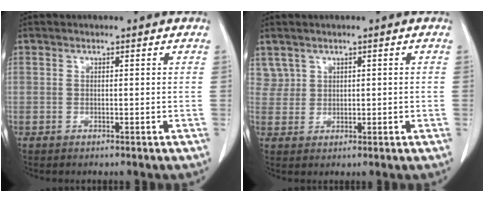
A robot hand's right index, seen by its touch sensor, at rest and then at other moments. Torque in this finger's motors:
{"motor_torque": [-0.20, 0.20, -0.15, -0.04]}